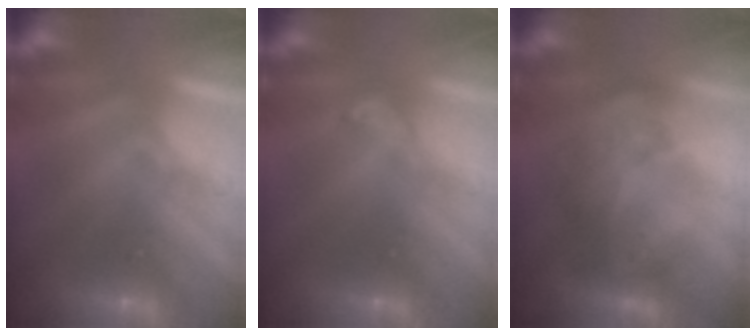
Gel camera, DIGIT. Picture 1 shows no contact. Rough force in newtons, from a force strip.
{"total": 2.8}
{"total": 4.6}